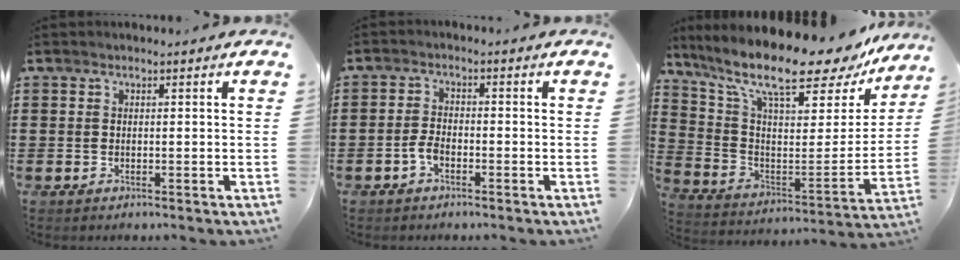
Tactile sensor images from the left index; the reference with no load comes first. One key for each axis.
{"total": 2.6, "fx": -1.2, "fy": 1.2, "fz": 2.0, "tx": -0.052, "ty": -0.001, "tz": -0.028}
{"total": 13.8, "fx": 10.7, "fy": 3.1, "fz": 8.1, "tx": -0.177, "ty": -0.075, "tz": 0.177}